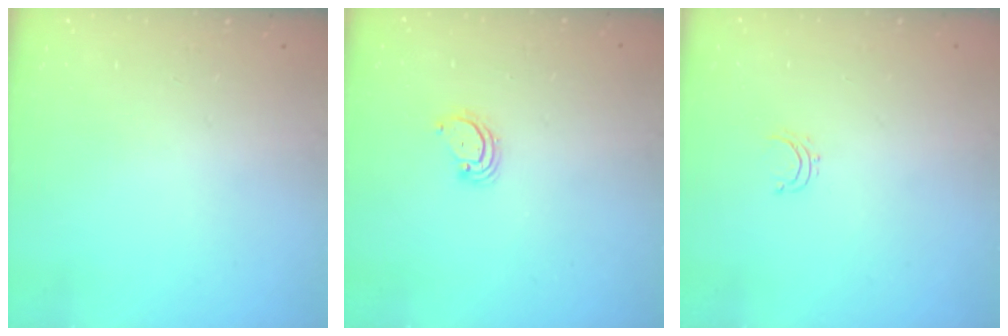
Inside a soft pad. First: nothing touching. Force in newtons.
{"total": 2.8, "press": 2.8, "slide": 0.2}
{"total": 3.6, "press": 3.6, "slide": 0.3}